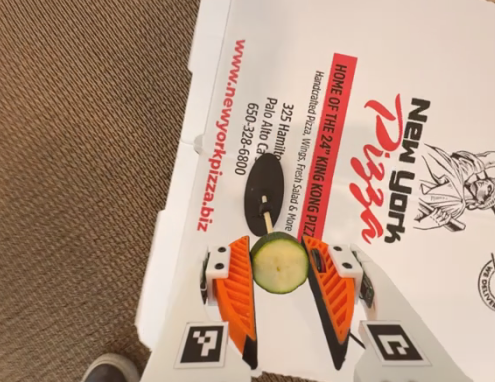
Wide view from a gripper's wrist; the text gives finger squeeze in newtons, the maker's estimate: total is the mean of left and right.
{"total": 9.4, "left": 9.4, "right": 9.4}